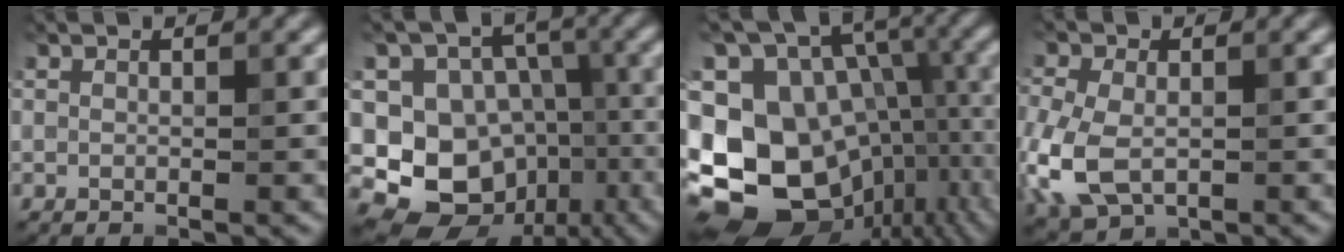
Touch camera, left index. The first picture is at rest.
{"total": 9.7, "force": [-2.3, 8.4, 4.3], "torque": [-0.056, 0.006, -0.057]}
{"total": 18.7, "force": [-5.3, 14.4, 10.6], "torque": [-0.209, -0.005, -0.052]}
{"total": 6.9, "force": [-1.7, 4.6, 4.8], "torque": [-0.124, -0.016, -0.037]}